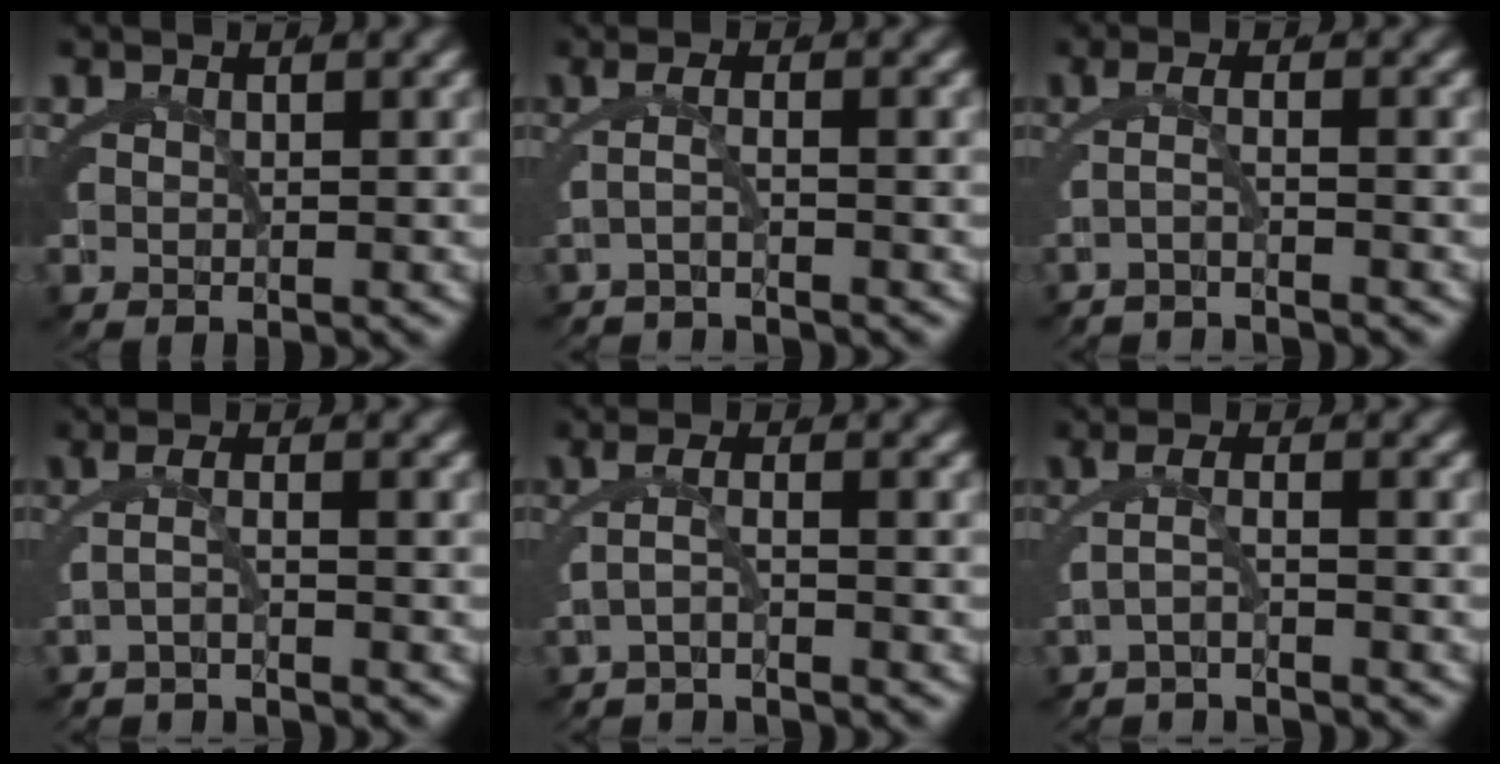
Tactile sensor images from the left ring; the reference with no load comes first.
{"total": 2.3, "force": [-1.5, -0.2, 1.7], "torque": [-0.039, -0.008, -0.019]}
{"total": 2.8, "force": [-2.2, 0.0, 1.7], "torque": [-0.039, -0.011, -0.030]}
{"total": 2.4, "force": [-1.8, -0.2, 1.6], "torque": [-0.037, -0.010, -0.023]}
{"total": 2.3, "force": [-1.7, 0.0, 1.5], "torque": [-0.035, -0.010, -0.023]}
{"total": 2.6, "force": [-2.1, 0.0, 1.5], "torque": [-0.034, -0.012, -0.028]}